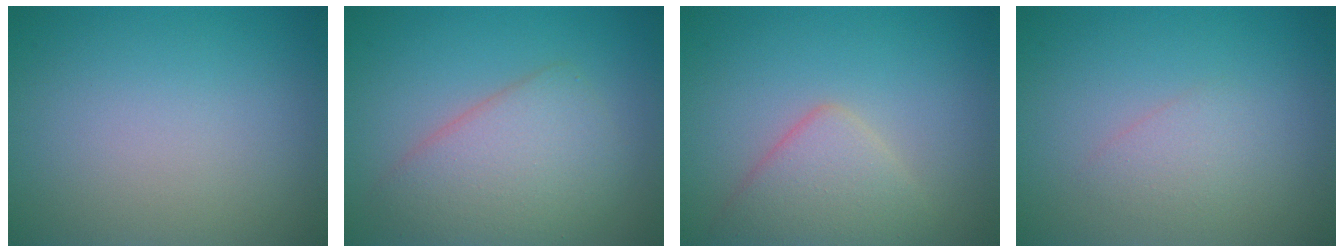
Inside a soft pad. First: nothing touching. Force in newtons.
{"total": 5.0, "press": 5.0, "slide": 0.3}
{"total": 3.8, "press": 3.8, "slide": 0.2}
{"total": 1.4, "press": 1.4, "slide": 0.1}